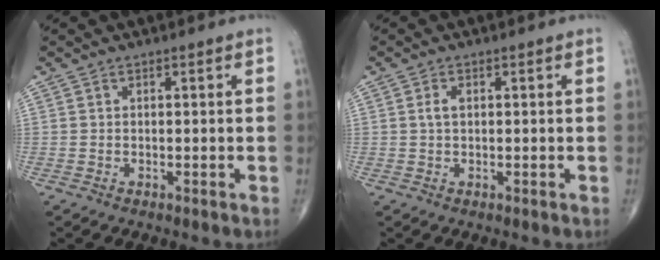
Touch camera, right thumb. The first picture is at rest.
{"total": 1.6, "force": [0.3, 0.8, 1.3], "torque": [-0.030, 0.004, 0.006]}